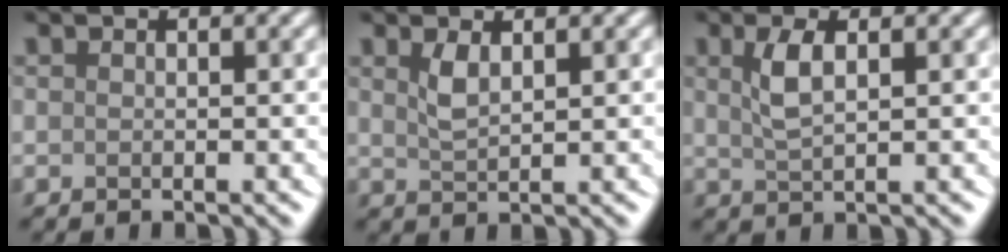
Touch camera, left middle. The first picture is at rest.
{"total": 1.9, "force": [1.0, 0.7, 1.4], "torque": [-0.034, -0.002, 0.024]}
{"total": 2.8, "force": [1.0, 1.0, 2.4], "torque": [-0.053, 0.002, 0.021]}